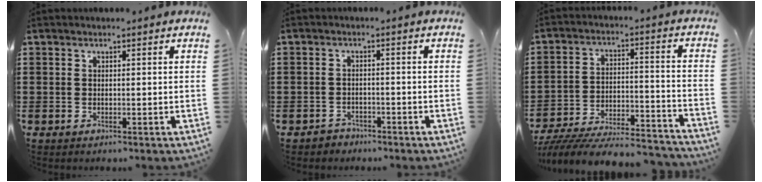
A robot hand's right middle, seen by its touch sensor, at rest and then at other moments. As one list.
[{"total": 2.0, "force": [-1.9, 0.6, -0.2], "torque": [-0.004, 0.002, -0.043]}, {"total": 8.3, "force": [-7.8, 1.0, 2.6], "torque": [-0.046, 0.008, -0.155]}]